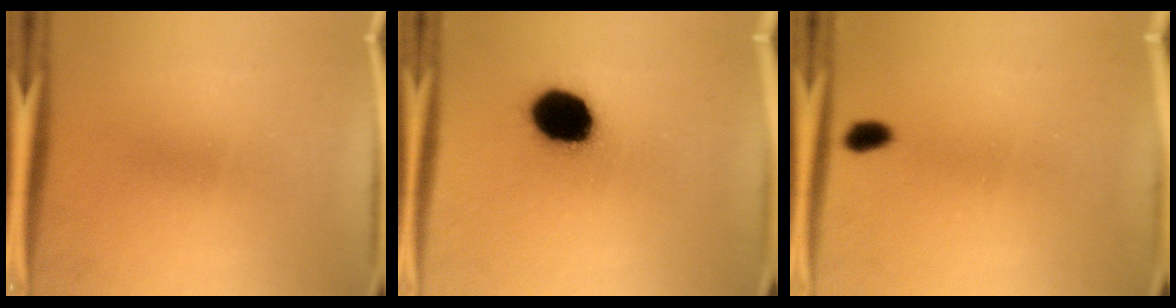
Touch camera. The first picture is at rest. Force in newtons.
{"total": 17.0}
{"total": 2.4}